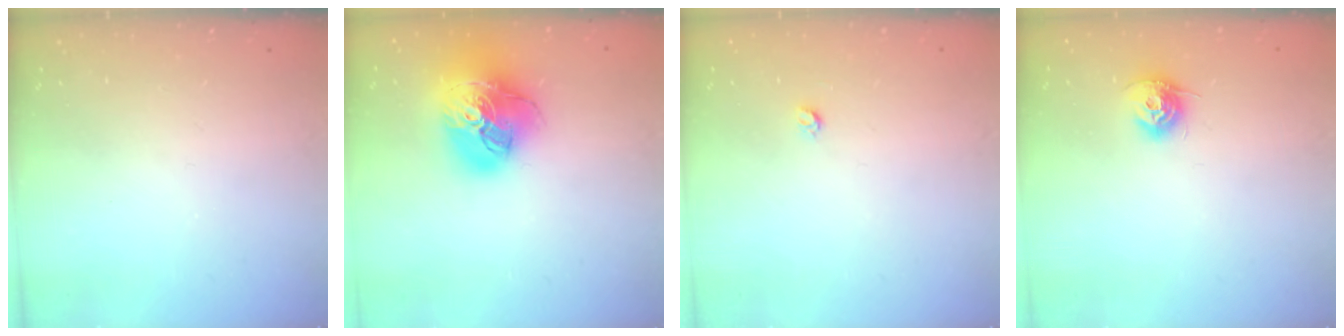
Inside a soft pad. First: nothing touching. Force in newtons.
{"total": 23.6, "press": 23.5, "slide": 3.0}
{"total": 3.0, "press": 3.0, "slide": 0.2}
{"total": 8.7, "press": 8.7, "slide": 0.2}